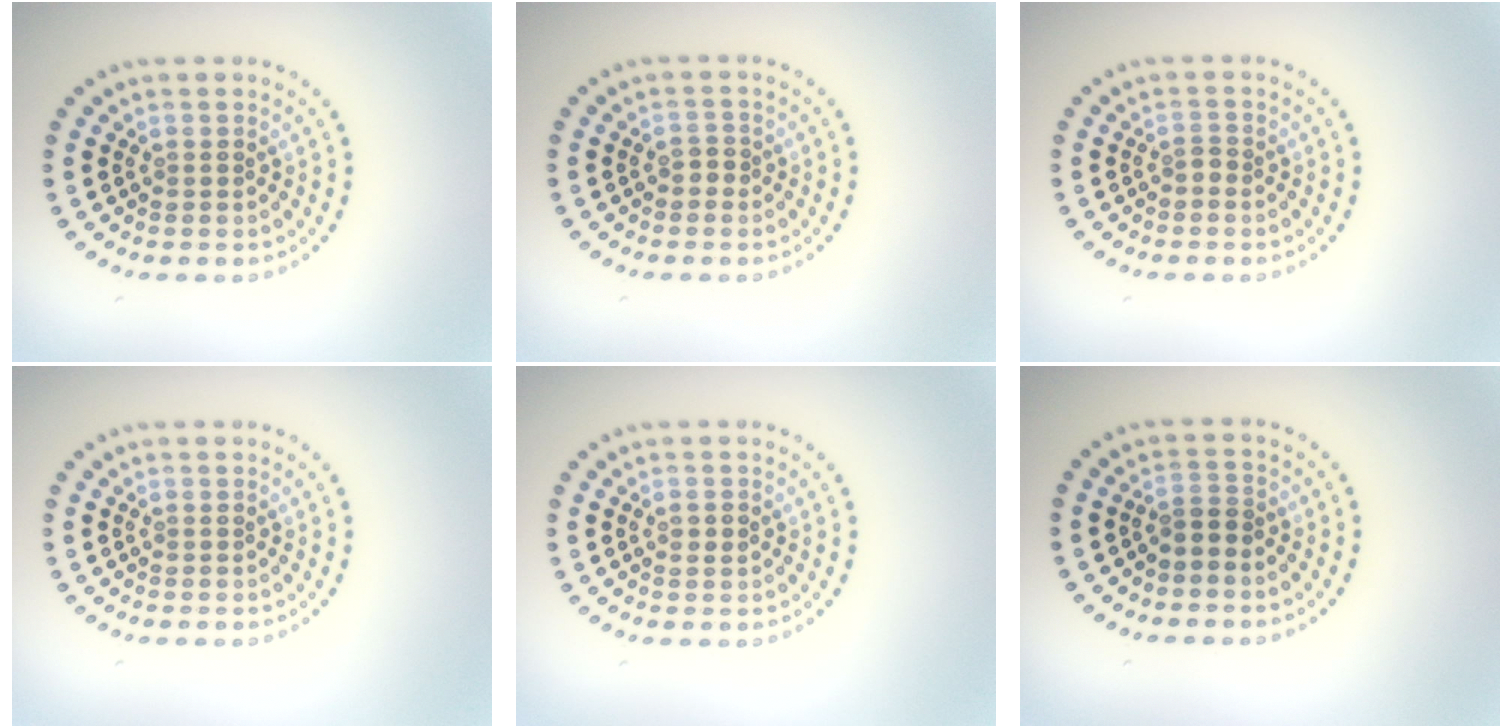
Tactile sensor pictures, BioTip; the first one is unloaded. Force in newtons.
{"total": 1.0, "press": 0.9, "slide": 0.5}
{"total": 0.9, "press": 0.5, "slide": 0.8}
{"total": 0.0}
{"total": 0.9, "press": 0.9, "slide": 0.2}
{"total": 1.6, "press": 1.4, "slide": 0.9}